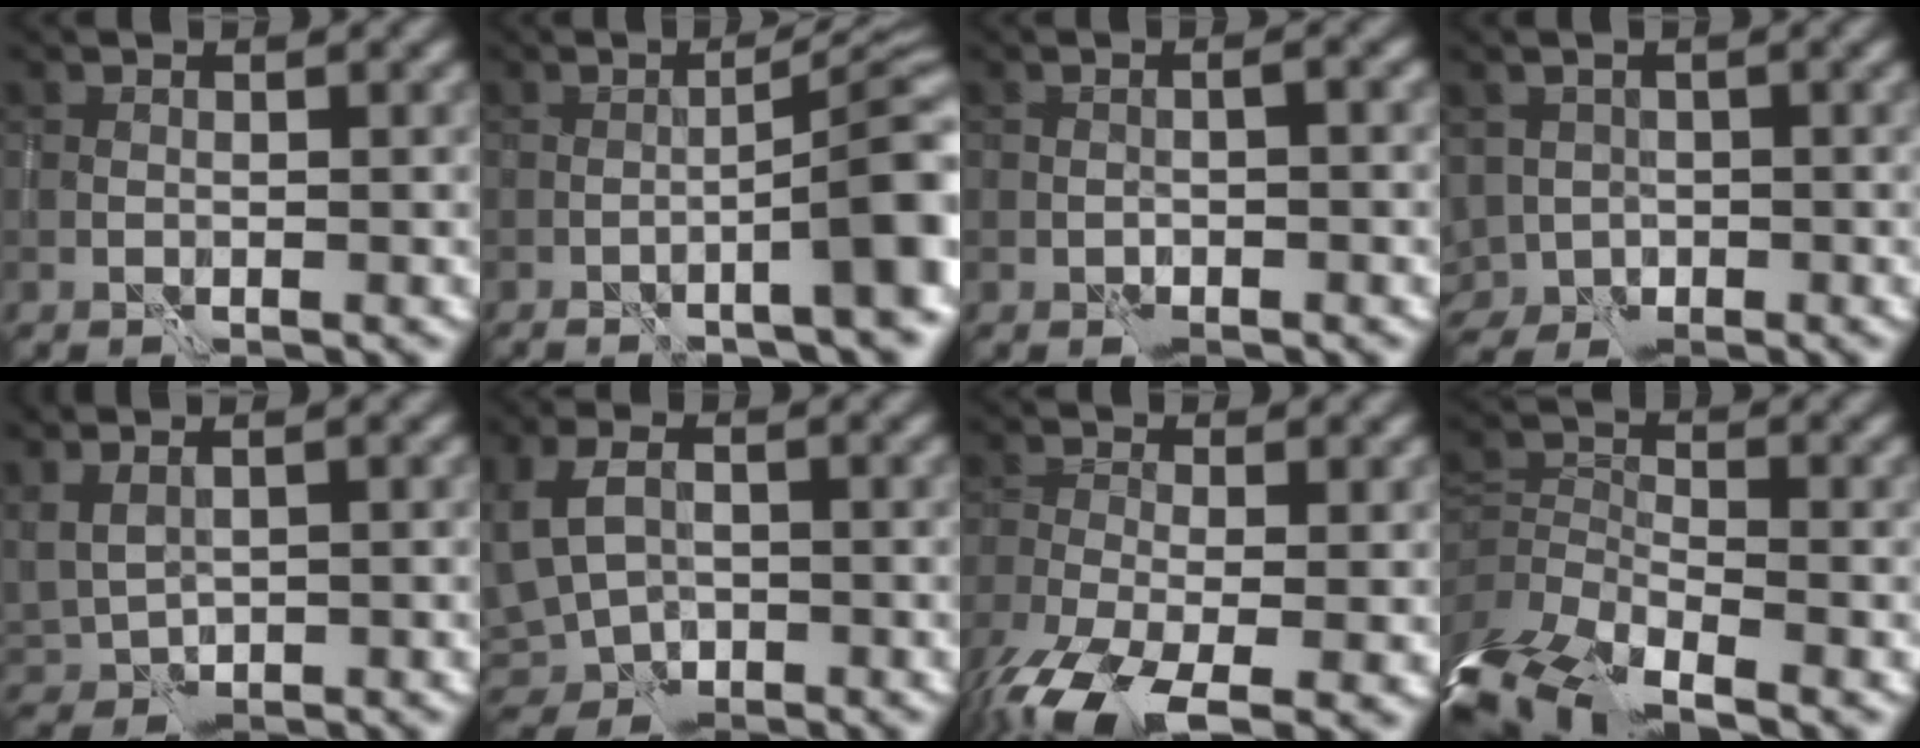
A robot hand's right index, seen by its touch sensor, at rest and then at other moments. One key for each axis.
{"total": 8.8, "fx": -3.4, "fy": 1.5, "fz": 8.0, "tx": -0.093, "ty": 0.011, "tz": -0.044}
{"total": 1.3, "fx": -0.8, "fy": 0.4, "fz": 0.9, "tx": -0.016, "ty": 0.001, "tz": -0.016}
{"total": 3.0, "fx": -1.3, "fy": 2.6, "fz": 1.0, "tx": -0.010, "ty": -0.011, "tz": -0.026}
{"total": 3.2, "fx": 1.5, "fy": 1.8, "fz": 2.1, "tx": -0.049, "ty": 0.000, "tz": 0.048}
{"total": 6.4, "fx": -1.1, "fy": 4.6, "fz": 4.3, "tx": -0.089, "ty": -0.009, "tz": -0.003}
{"total": 8.7, "fx": -4.8, "fy": 3.7, "fz": 6.2, "tx": -0.134, "ty": -0.037, "tz": -0.086}
{"total": 8.8, "fx": -5.7, "fy": 4.3, "fz": 5.1, "tx": -0.094, "ty": -0.012, "tz": -0.090}